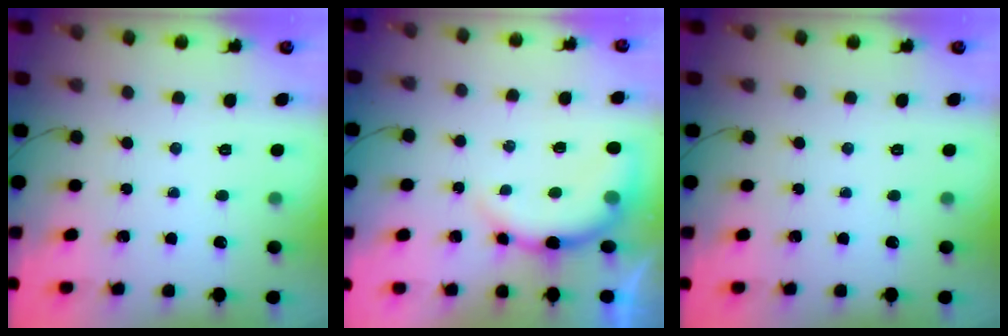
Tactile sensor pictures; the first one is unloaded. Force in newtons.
{"total": 9.6, "press": 9.6, "slide": 1.3}
{"total": 0.0}